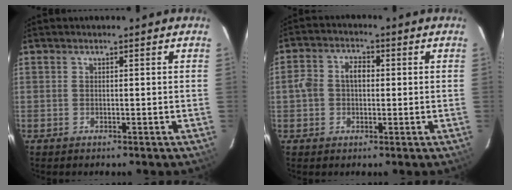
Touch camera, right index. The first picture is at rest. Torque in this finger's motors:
{"motor_torque": [0.12, -0.01, 0.27, 0.06]}